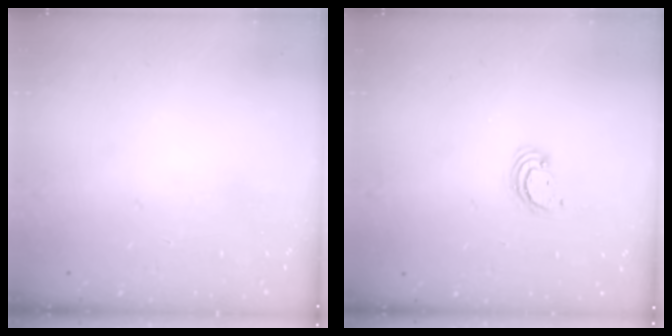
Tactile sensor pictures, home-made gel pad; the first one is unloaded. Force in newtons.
{"total": 2.6, "press": 2.6, "slide": 0.3}